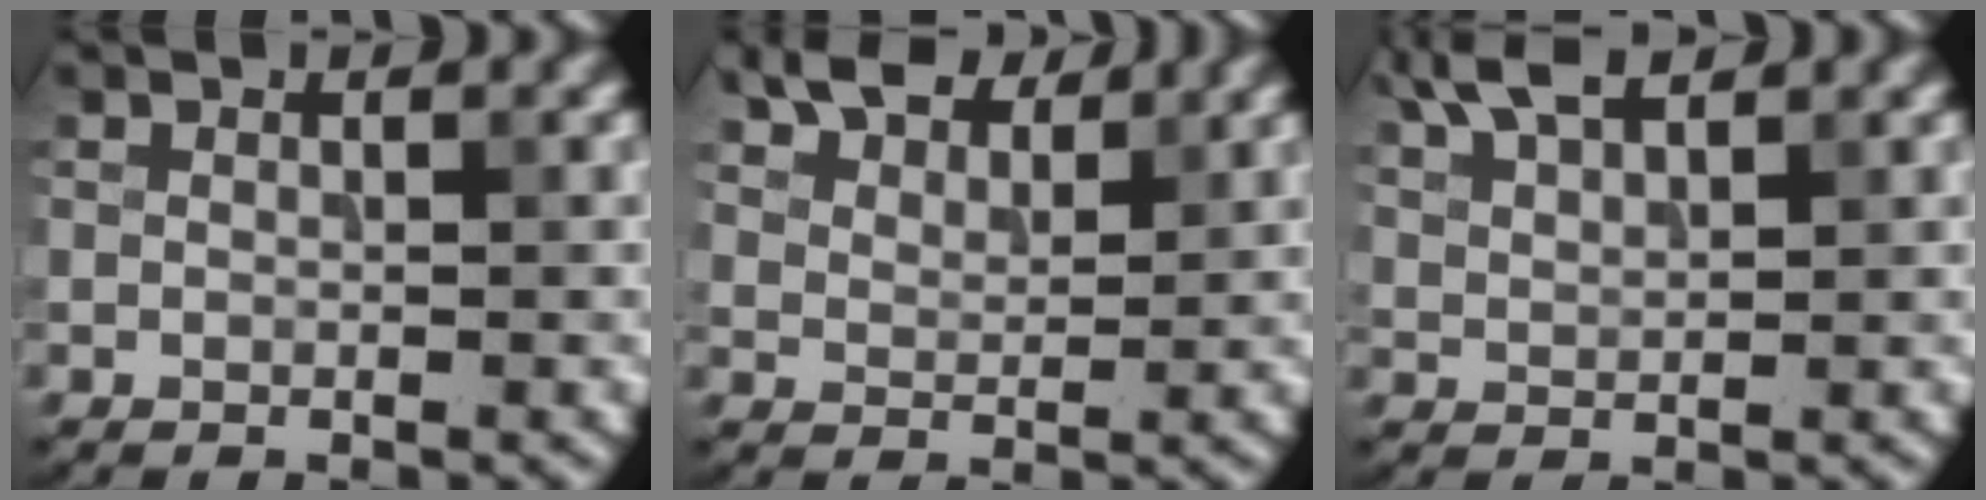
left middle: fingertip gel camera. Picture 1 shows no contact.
{"total": 5.9, "force": [4.9, 2.5, 2.3], "torque": [-0.053, -0.006, 0.097]}
{"total": 4.2, "force": [3.2, 1.3, 2.4], "torque": [-0.055, 0.013, 0.063]}